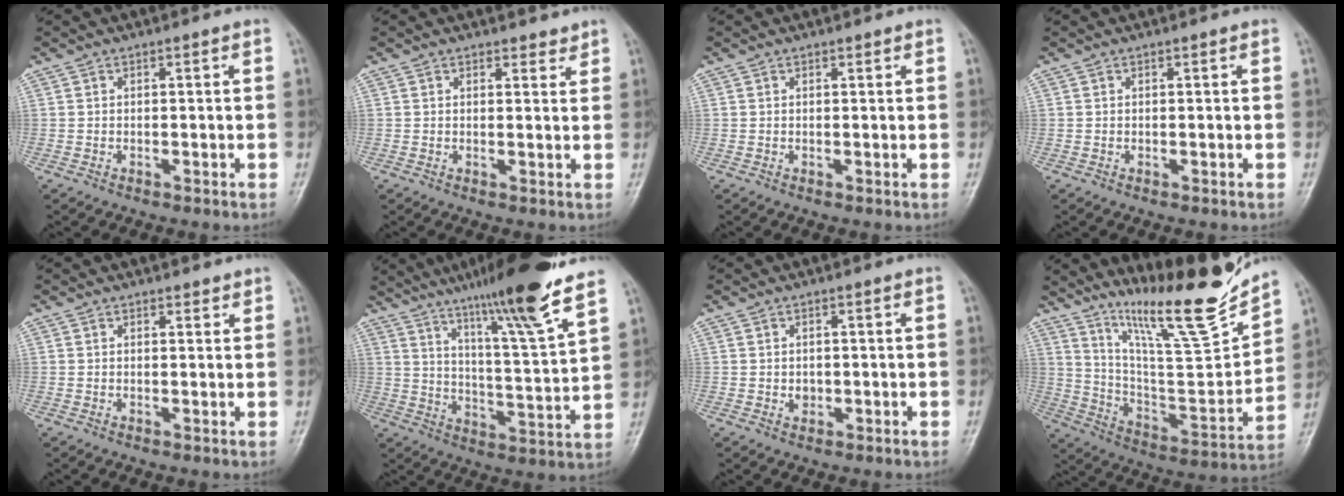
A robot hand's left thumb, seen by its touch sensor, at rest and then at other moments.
{"total": 2.1, "force": [1.8, 0.9, 0.4], "torque": [0.010, -0.014, 0.022]}
{"total": 0.5, "force": [0.5, 0.1, 0.1], "torque": [-0.005, -0.005, 0.007]}
{"total": 0.0}
{"total": 1.4, "force": [1.3, 0.6, 0.3], "torque": [0.003, -0.009, 0.015]}
{"total": 18.2, "force": [13.2, 0.3, 12.5], "torque": [-0.183, -0.065, 0.205]}
{"total": 1.3, "force": [0.1, 1.1, 0.7], "torque": [-0.007, -0.001, 0.005]}
{"total": 20.4, "force": [16.5, 1.9, 11.8], "torque": [-0.155, -0.110, 0.285]}